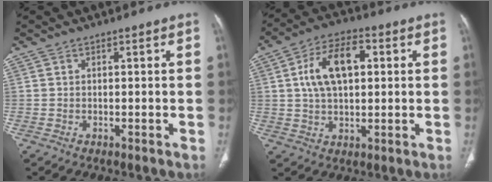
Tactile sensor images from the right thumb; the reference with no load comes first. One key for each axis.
{"total": 12.0, "fx": 2.5, "fy": 6.7, "fz": 9.7, "tx": -0.168, "ty": 0.015, "tz": 0.040}